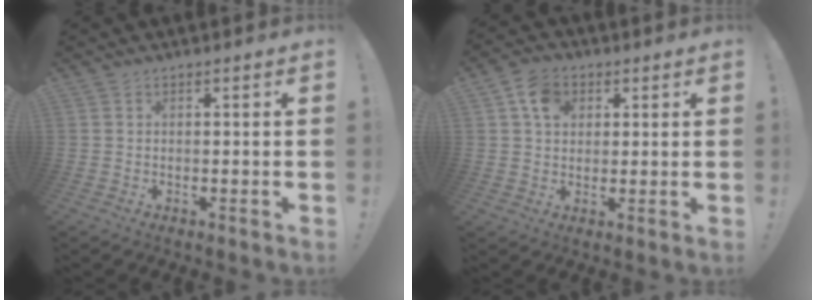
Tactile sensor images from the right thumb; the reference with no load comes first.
{"total": 7.7, "force": [2.9, 6.1, 3.7], "torque": [-0.063, 0.002, 0.056]}